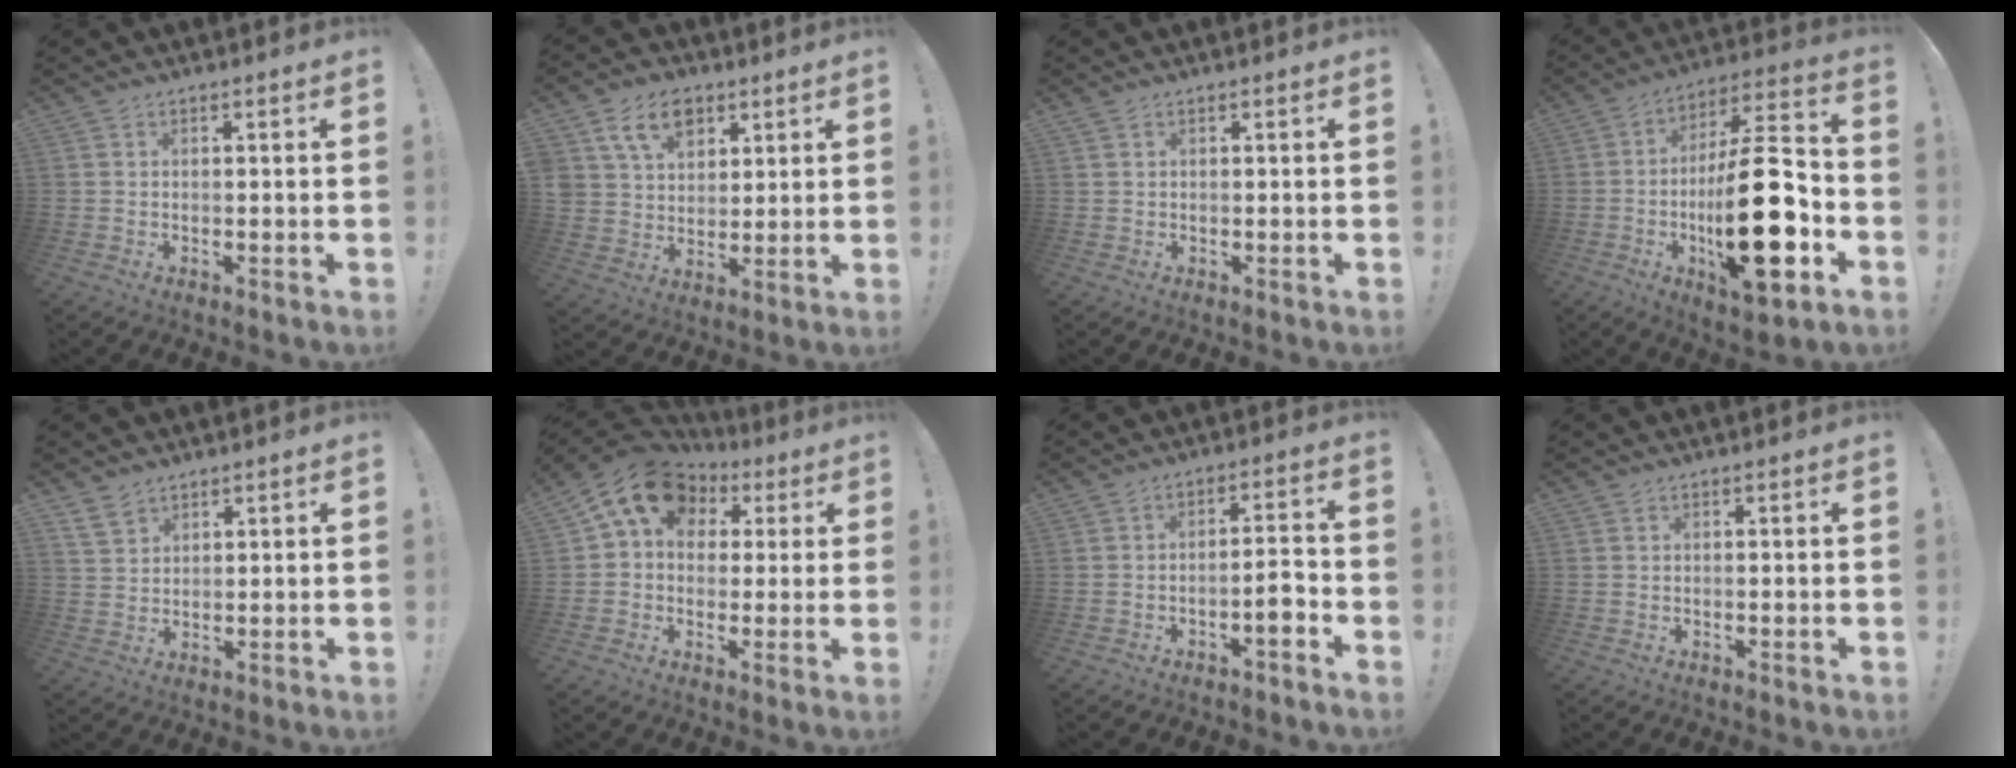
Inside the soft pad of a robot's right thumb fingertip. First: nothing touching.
{"total": 12.2, "force": [6.4, 8.8, 5.5], "torque": [-0.083, -0.022, 0.123]}
{"total": 0.7, "force": [0.5, 0.4, 0.3], "torque": [-0.010, 0.003, 0.010]}
{"total": 25.8, "force": [-6.0, 8.6, 23.6], "torque": [-0.409, 0.029, -0.093]}
{"total": 5.0, "force": [3.8, 2.8, 1.5], "torque": [-0.034, -0.016, 0.075]}
{"total": 13.8, "force": [5.4, 10.1, 7.6], "torque": [-0.123, -0.015, 0.105]}
{"total": 6.2, "force": [-3.3, 1.1, 5.1], "torque": [-0.076, 0.014, -0.055]}
{"total": 0.0}